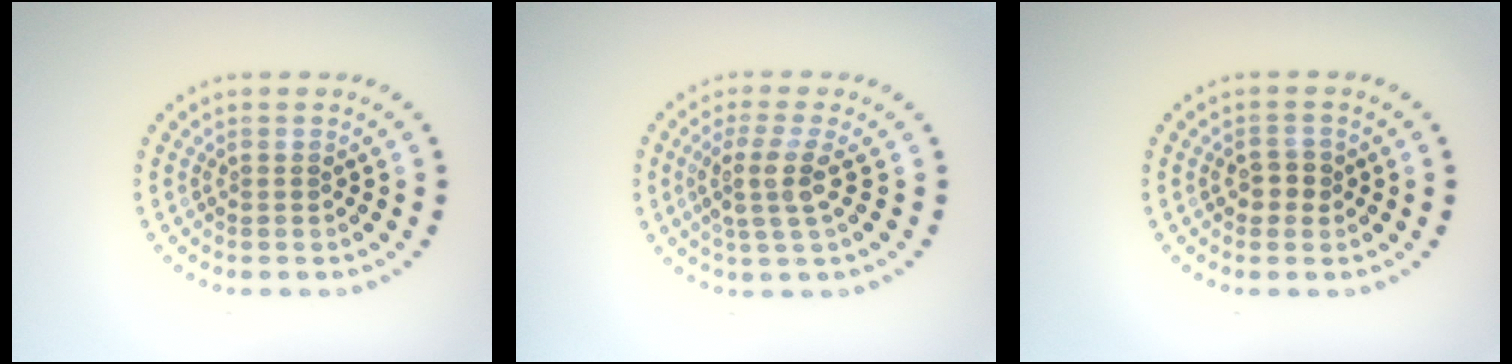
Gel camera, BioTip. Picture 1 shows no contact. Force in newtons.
{"total": 3.4, "press": 2.6, "slide": 2.2}
{"total": 1.9, "press": 1.8, "slide": 0.6}